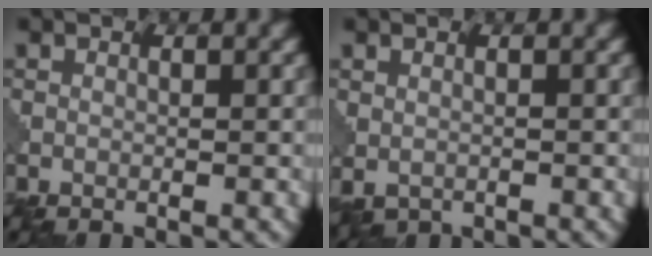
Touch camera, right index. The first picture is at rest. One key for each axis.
{"total": 1.6, "fx": -0.9, "fy": 0.9, "fz": 1.0, "tx": -0.020, "ty": -0.007, "tz": -0.013}